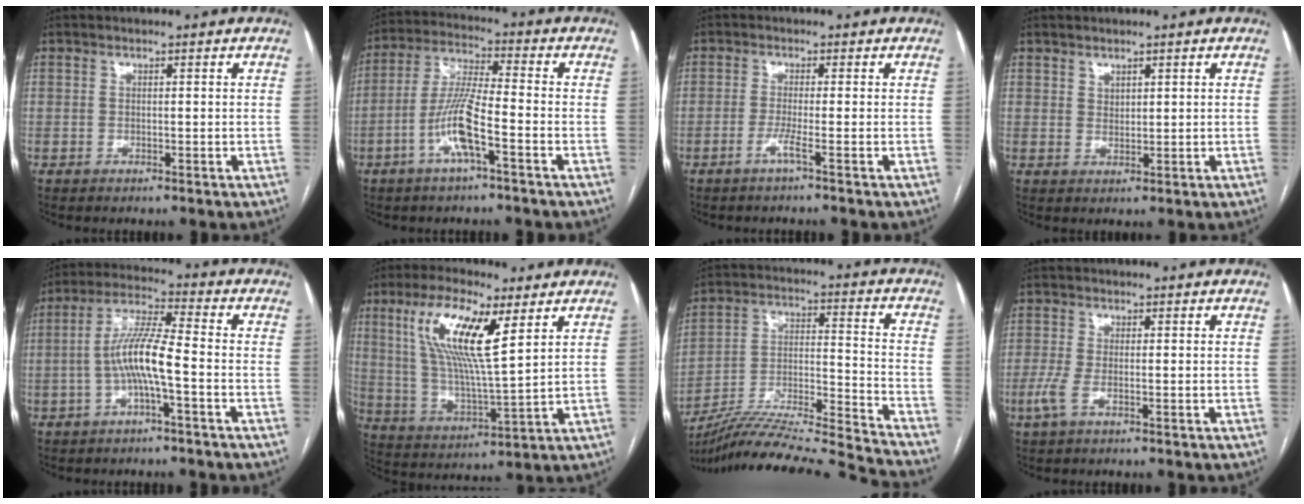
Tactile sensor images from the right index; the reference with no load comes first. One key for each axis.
{"total": 9.2, "fx": -3.6, "fy": 0.8, "fz": 8.4, "tx": -0.176, "ty": 0.004, "tz": -0.074}
{"total": 2.2, "fx": -1.1, "fy": -1.0, "fz": 1.6, "tx": -0.031, "ty": -0.002, "tz": -0.025}
{"total": 1.5, "fx": 1.1, "fy": 0.8, "fz": 0.5, "tx": -0.005, "ty": -0.004, "tz": 0.021}
{"total": 8.5, "fx": -2.0, "fy": 0.7, "fz": 8.3, "tx": -0.167, "ty": 0.018, "tz": -0.042}
{"total": 14.3, "fx": 6.1, "fy": 2.5, "fz": 12.7, "tx": -0.261, "ty": 0.006, "tz": 0.114}
{"total": 23.6, "fx": -22.0, "fy": -1.5, "fz": 8.6, "tx": -0.142, "ty": -0.015, "tz": -0.347}
{"total": 2.7, "fx": -1.0, "fy": 0.5, "fz": 2.4, "tx": -0.068, "ty": -0.010, "tz": -0.023}